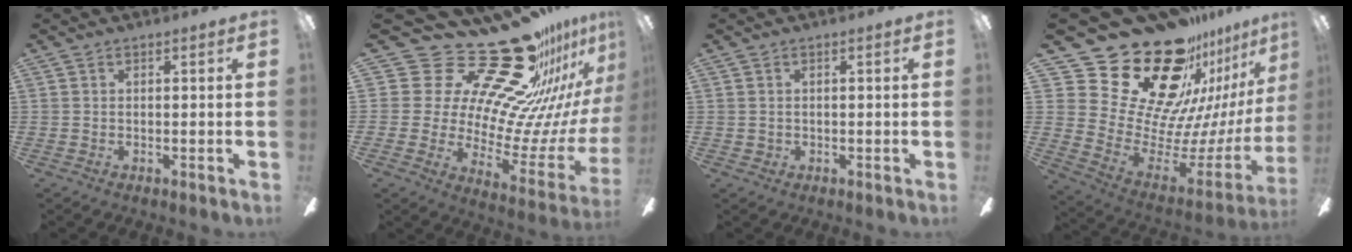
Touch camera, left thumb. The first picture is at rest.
{"total": 34.6, "force": [24.5, 15.5, 18.8], "torque": [-0.237, -0.211, 0.462]}
{"total": 1.0, "force": [0.1, 0.9, 0.3], "torque": [-0.007, 0.006, 0.001]}
{"total": 33.0, "force": [20.9, 17.8, 18.5], "torque": [-0.310, -0.183, 0.426]}